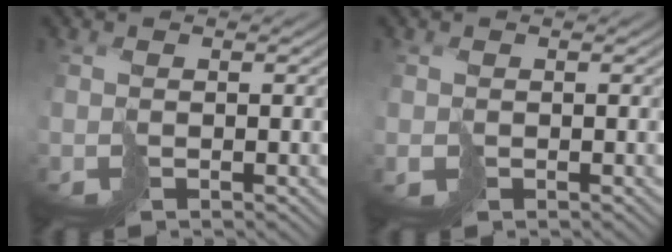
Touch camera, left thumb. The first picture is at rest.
{"total": 0.6, "force": [0.0, 0.5, -0.3], "torque": [0.006, -0.004, 0.006]}